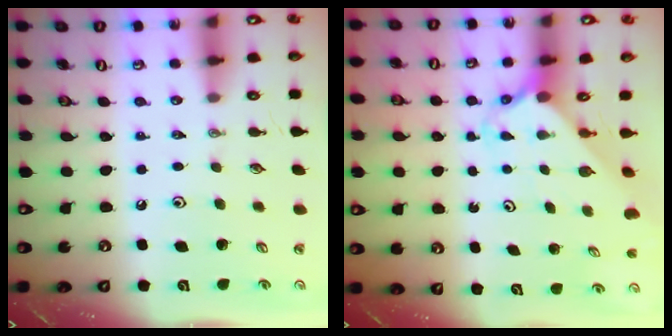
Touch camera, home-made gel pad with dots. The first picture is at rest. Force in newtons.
{"total": 2.4, "press": 2.4, "slide": 0.2}